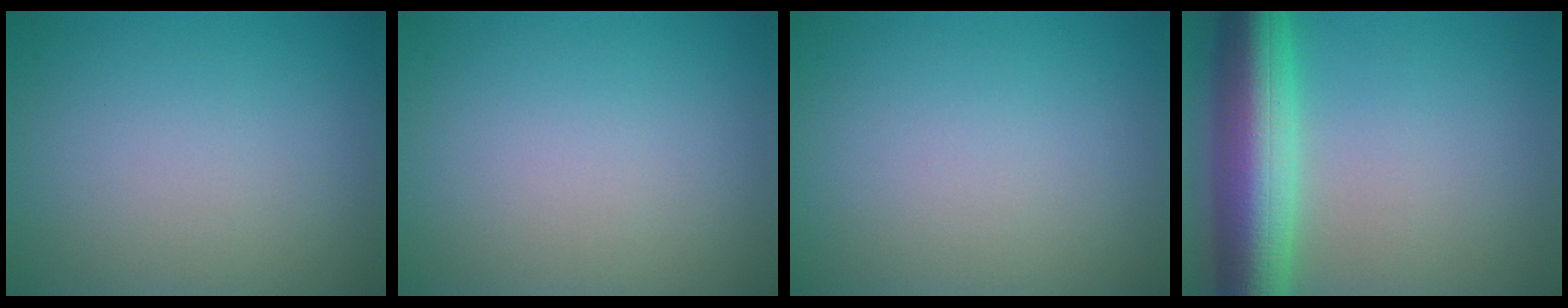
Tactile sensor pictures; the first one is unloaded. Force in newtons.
{"total": 0.0}
{"total": 0.0}
{"total": 9.5, "press": 9.5, "slide": 0.3}